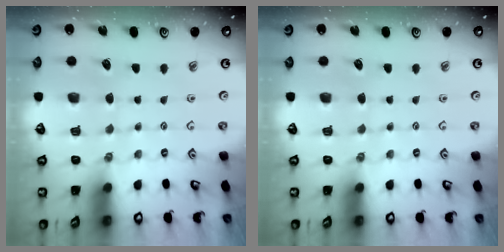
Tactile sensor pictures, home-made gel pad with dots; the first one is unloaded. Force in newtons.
{"total": 0.0}